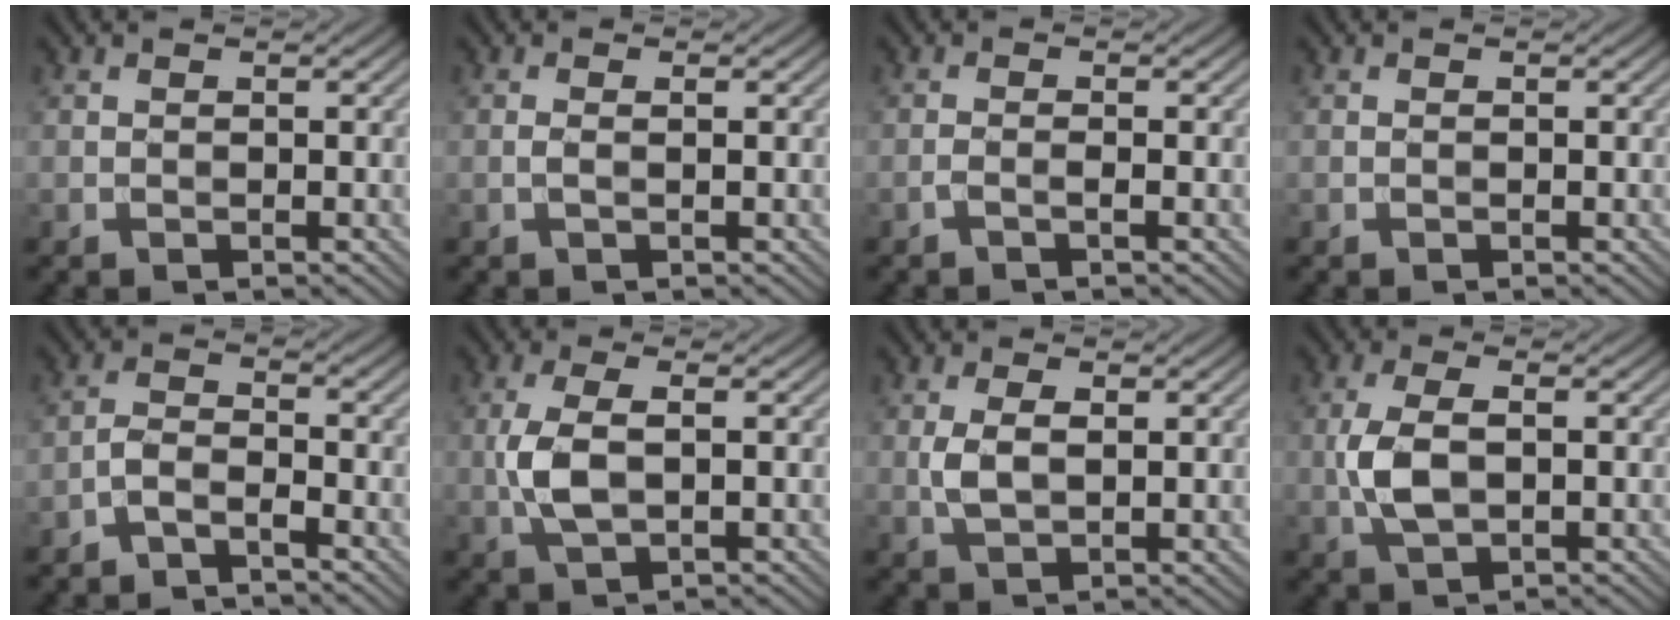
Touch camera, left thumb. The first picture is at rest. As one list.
[{"total": 1.0, "force": [-0.1, 0.1, 1.0], "torque": [-0.022, 0.001, -0.003]}, {"total": 1.2, "force": [-0.6, 0.1, 1.0], "torque": [-0.017, 0.007, -0.018]}, {"total": 0.0}, {"total": 2.9, "force": [-2.3, 0.7, 1.6], "torque": [-0.034, 0.005, -0.055]}, {"total": 5.3, "force": [-0.1, 2.2, 4.8], "torque": [-0.120, 0.003, -0.003]}, {"total": 3.8, "force": [0.4, 1.9, 3.3], "torque": [-0.076, -0.003, 0.011]}, {"total": 5.6, "force": [-0.3, 2.7, 4.8], "torque": [-0.118, 0.001, -0.005]}]